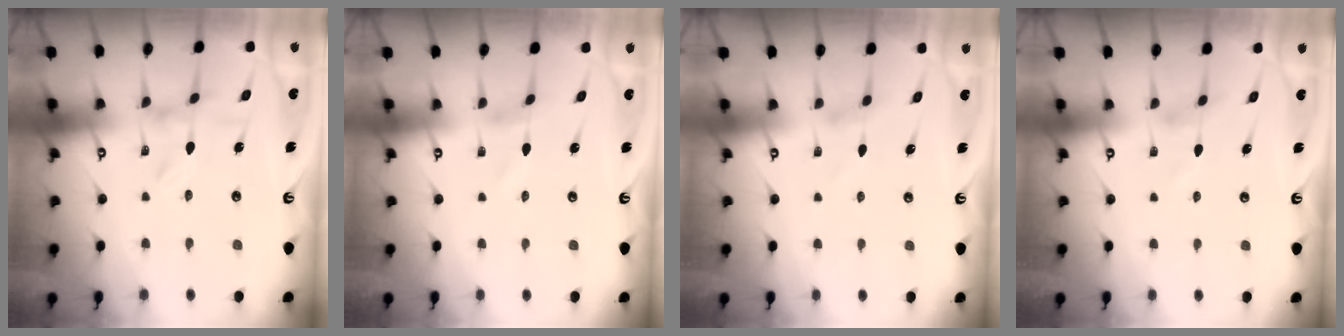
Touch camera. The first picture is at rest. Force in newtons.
{"total": 1.4, "press": 1.4, "slide": 0.1}
{"total": 1.2, "press": 1.1, "slide": 0.3}
{"total": 1.5, "press": 1.5, "slide": 0.4}